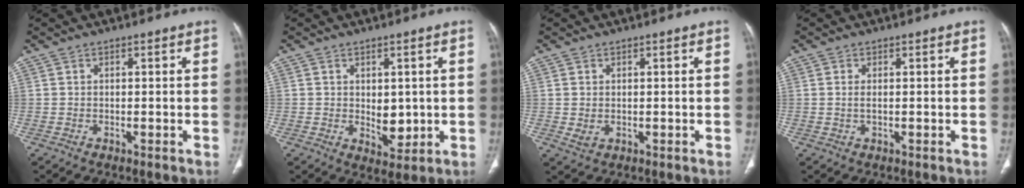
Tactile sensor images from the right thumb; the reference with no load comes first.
{"total": 5.2, "force": [0.1, 3.4, 3.9], "torque": [-0.034, -0.012, 0.014]}
{"total": 2.0, "force": [0.0, 1.5, 1.3], "torque": [-0.028, -0.005, 0.007]}
{"total": 1.3, "force": [0.1, 0.6, 1.2], "torque": [-0.028, -0.003, 0.004]}